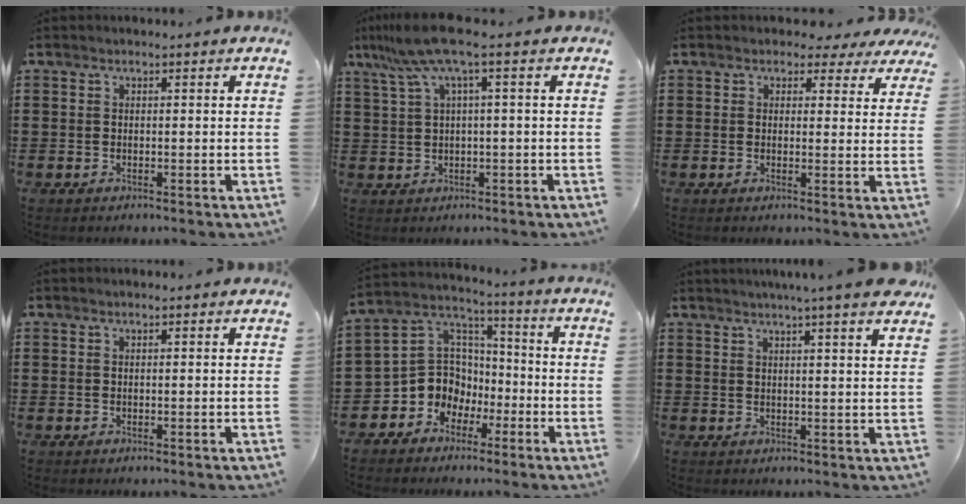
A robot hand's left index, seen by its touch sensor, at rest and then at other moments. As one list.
[{"total": 6.7, "force": [2.3, -0.1, 6.2], "torque": [-0.147, -0.016, 0.035]}, {"total": 2.4, "force": [1.7, 1.4, 0.9], "torque": [-0.018, 0.003, 0.029]}, {"total": 0.6, "force": [0.4, 0.1, 0.3], "torque": [-0.008, 0.002, 0.009]}, {"total": 8.5, "force": [-2.8, 7.9, 1.5], "torque": [-0.074, 0.003, -0.054]}, {"total": 4.4, "force": [3.8, -0.9, 2.0], "torque": [-0.042, -0.016, 0.063]}]